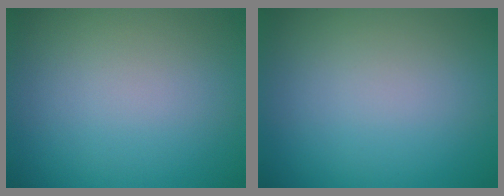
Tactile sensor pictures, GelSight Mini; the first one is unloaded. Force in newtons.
{"total": 0.0}